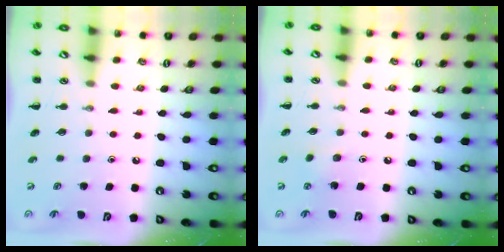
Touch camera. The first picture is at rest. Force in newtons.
{"total": 5.8, "press": 5.6, "slide": 1.5}